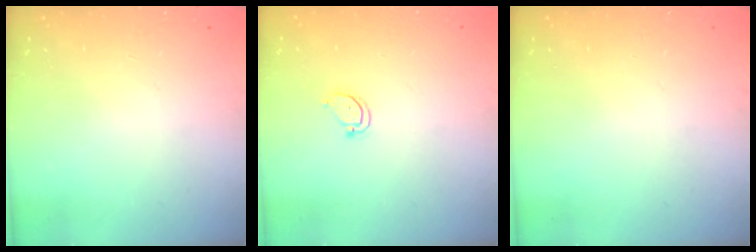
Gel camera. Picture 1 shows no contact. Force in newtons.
{"total": 3.4, "press": 3.4, "slide": 0.2}
{"total": 0.0}